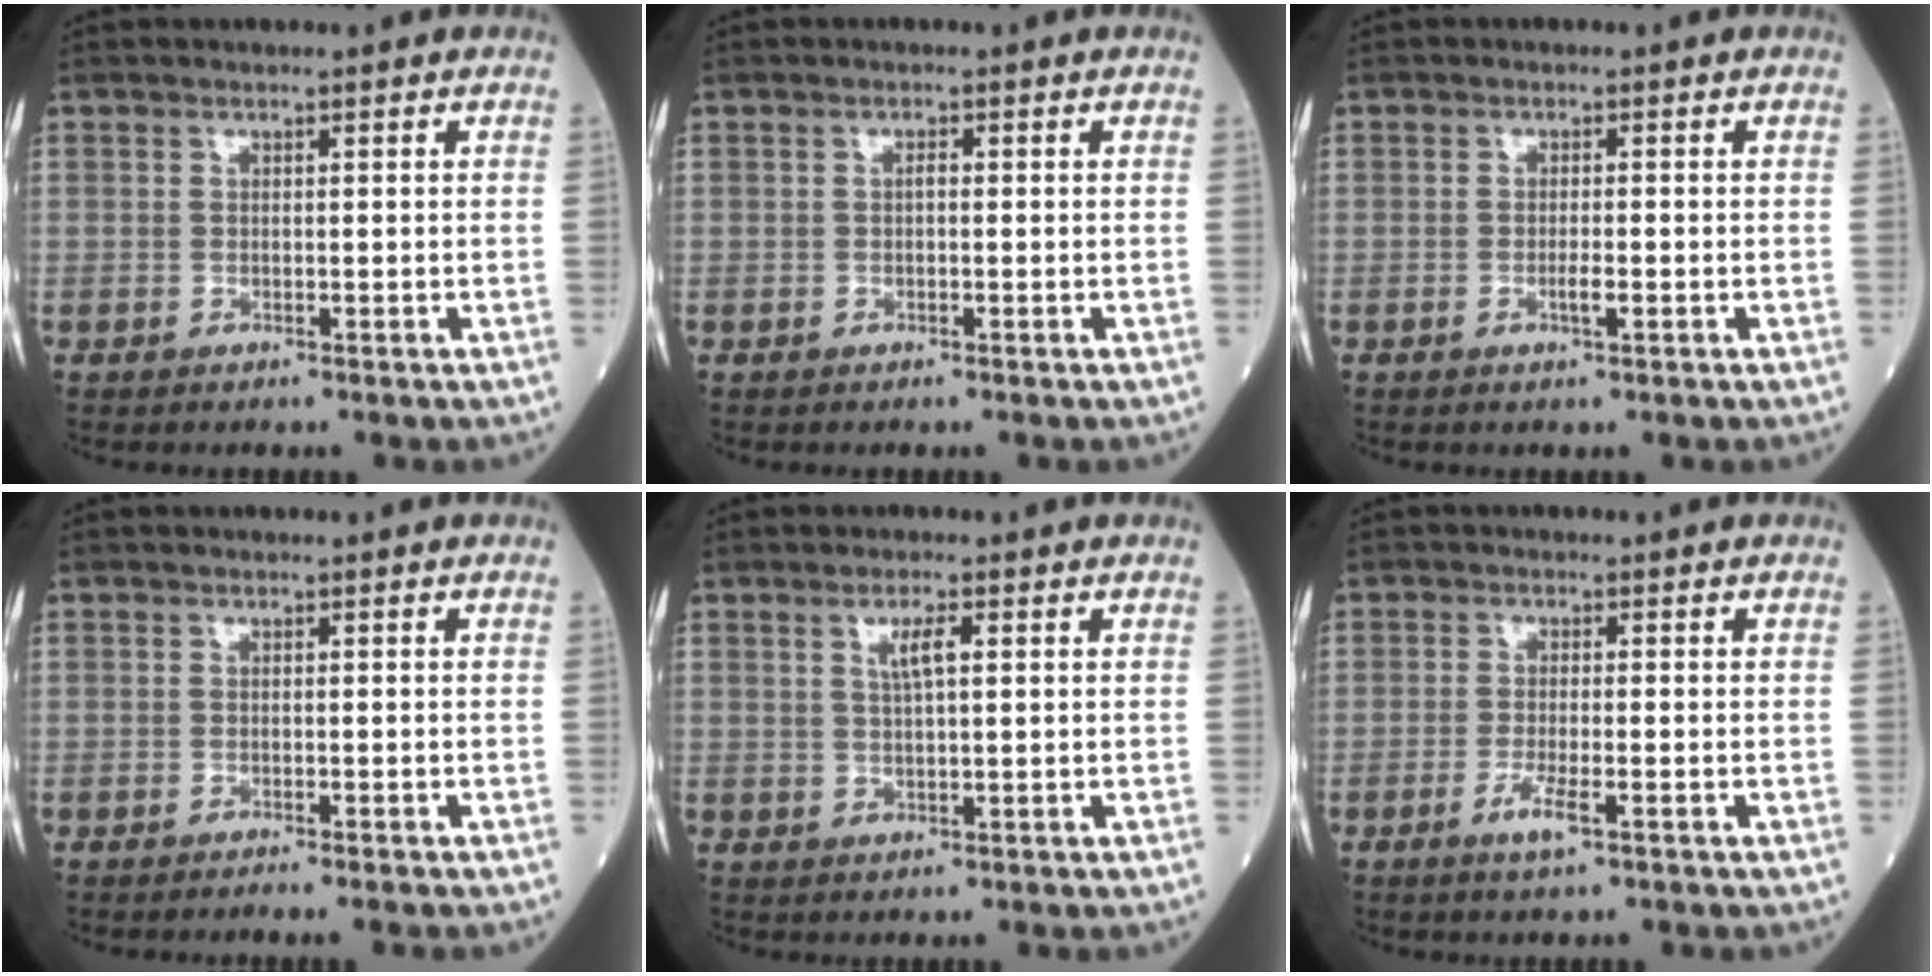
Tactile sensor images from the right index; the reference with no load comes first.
{"total": 0.6, "force": [-0.1, 0.2, 0.6], "torque": [-0.011, 0.002, -0.003]}
{"total": 1.6, "force": [-0.6, 0.2, 1.5], "torque": [-0.029, -0.001, -0.011]}
{"total": 2.2, "force": [-2.0, -0.2, 1.1], "torque": [-0.011, 0.000, -0.025]}
{"total": 2.9, "force": [1.0, 0.3, 2.8], "torque": [-0.053, 0.003, 0.018]}
{"total": 3.0, "force": [-1.5, 0.2, 2.6], "torque": [-0.055, -0.005, -0.030]}